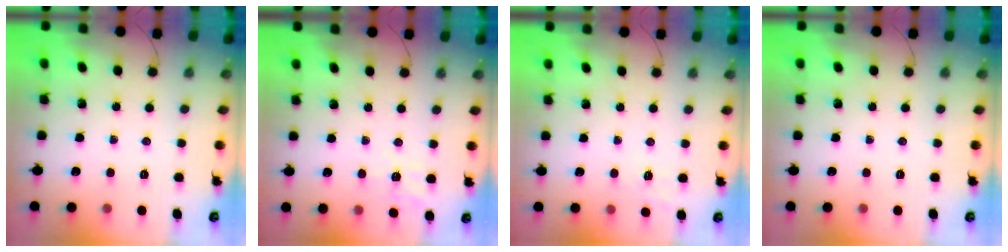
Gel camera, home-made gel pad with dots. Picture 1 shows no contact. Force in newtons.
{"total": 2.2, "press": 0.2, "slide": 2.2}
{"total": 6.2, "press": 5.9, "slide": 2.0}
{"total": 0.0}